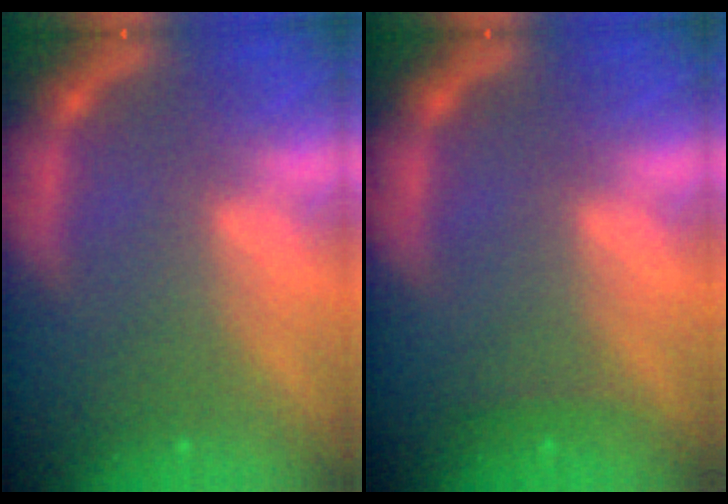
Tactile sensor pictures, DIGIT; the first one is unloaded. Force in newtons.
{"total": 0.9}